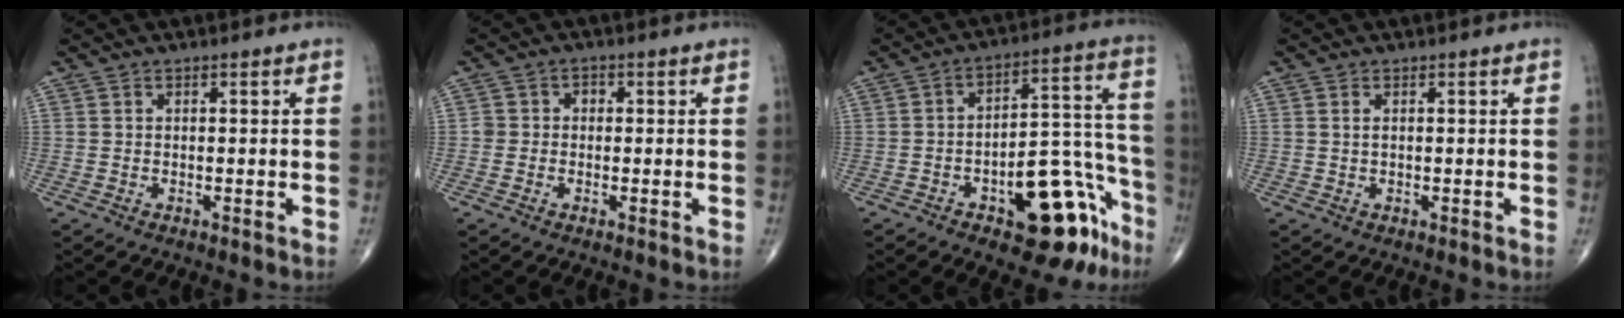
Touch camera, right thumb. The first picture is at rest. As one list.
[{"total": 2.2, "force": [-0.1, 2.0, 0.8], "torque": [0.003, 0.009, -0.005]}, {"total": 18.0, "force": [-9.2, 8.0, 13.2], "torque": [-0.114, 0.090, -0.118]}, {"total": 0.8, "force": [0.3, 0.4, 0.7], "torque": [-0.017, 0.003, 0.007]}]